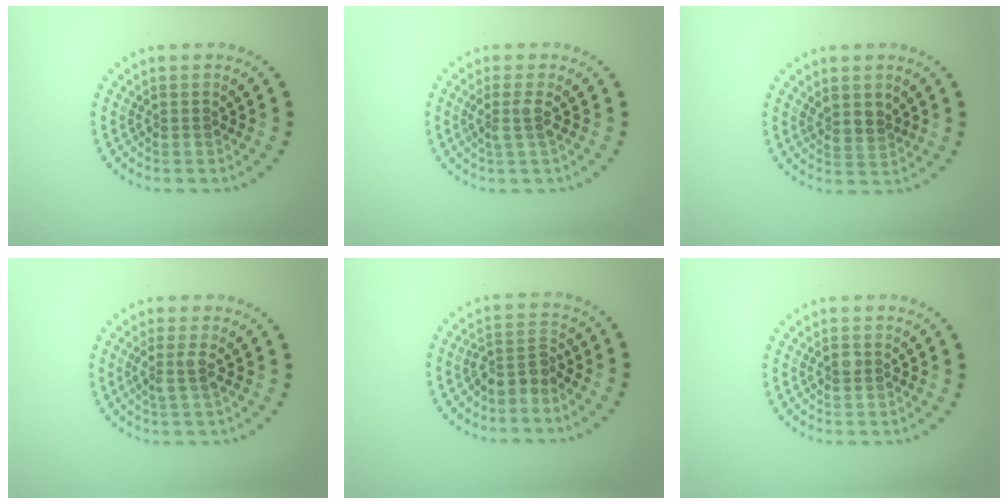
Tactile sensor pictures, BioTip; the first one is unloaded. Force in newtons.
{"total": 1.8, "press": 1.4, "slide": 1.2}
{"total": 2.0, "press": 1.7, "slide": 1.1}
{"total": 1.8, "press": 1.4, "slide": 1.2}
{"total": 2.6, "press": 2.0, "slide": 1.7}
{"total": 0.9, "press": 0.9, "slide": 0.0}